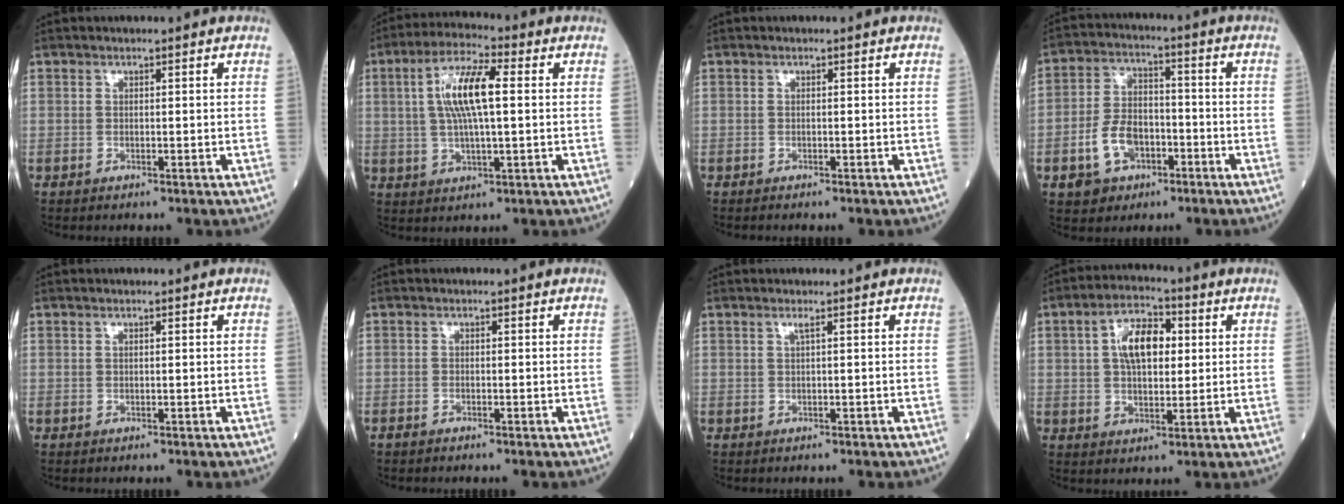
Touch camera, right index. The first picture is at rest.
{"total": 9.9, "force": [1.6, 2.1, 9.5], "torque": [-0.189, 0.016, 0.030]}
{"total": 0.7, "force": [-0.6, 0.1, 0.3], "torque": [-0.003, 0.000, -0.008]}
{"total": 8.8, "force": [-3.5, 6.0, 5.4], "torque": [-0.119, 0.015, -0.056]}
{"total": 0.0}
{"total": 0.7, "force": [-0.6, 0.2, 0.2], "torque": [-0.007, -0.001, -0.013]}
{"total": 0.7, "force": [0.3, -0.2, 0.6], "torque": [-0.019, 0.000, 0.009]}
{"total": 8.6, "force": [1.9, 4.3, 7.2], "torque": [-0.133, 0.020, 0.031]}